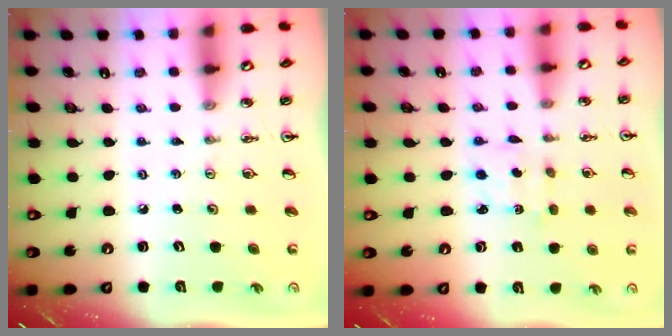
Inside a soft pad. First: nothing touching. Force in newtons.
{"total": 2.7, "press": 2.7, "slide": 0.5}